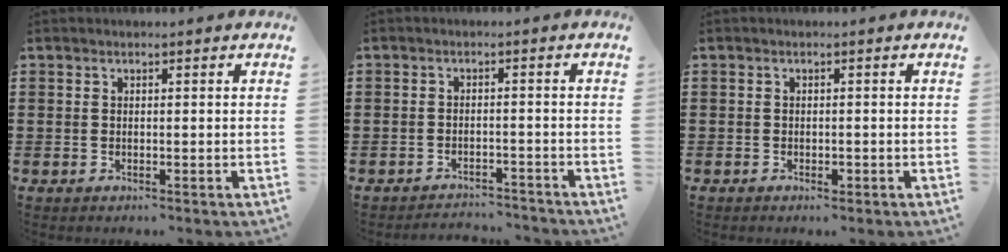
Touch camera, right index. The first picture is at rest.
{"total": 2.8, "force": [-2.8, 0.3, -0.3], "torque": [-0.002, 0.003, -0.062]}
{"total": 0.8, "force": [-0.5, 0.5, 0.3], "torque": [-0.008, -0.001, -0.010]}